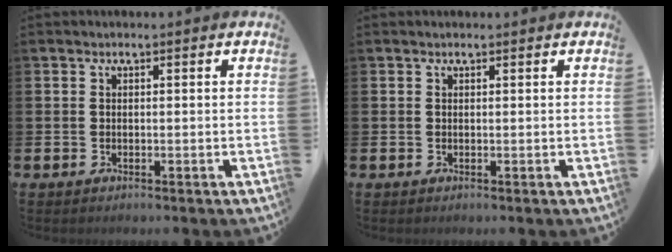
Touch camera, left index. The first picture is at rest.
{"total": 0.0}